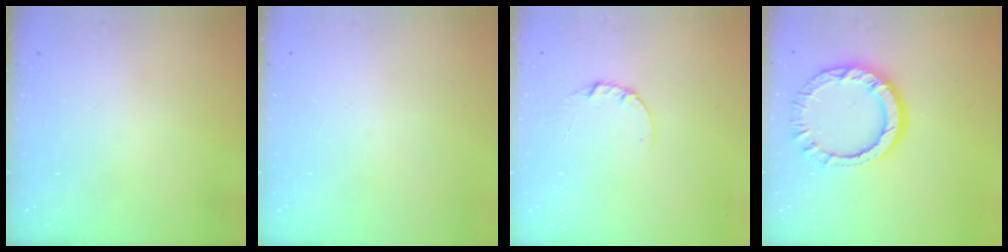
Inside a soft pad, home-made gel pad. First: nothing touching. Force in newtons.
{"total": 0.0}
{"total": 2.0, "press": 2.0, "slide": 0.2}
{"total": 11.5, "press": 11.5, "slide": 0.8}